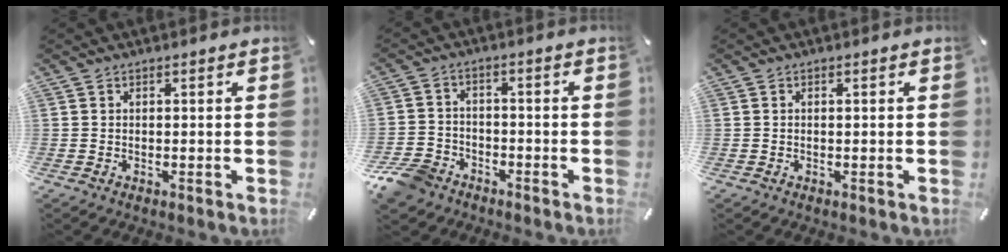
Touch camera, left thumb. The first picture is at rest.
{"total": 7.9, "force": [-5.6, 5.0, 2.4], "torque": [-0.055, 0.032, -0.109]}
{"total": 0.6, "force": [-0.1, 0.3, 0.5], "torque": [-0.010, 0.000, -0.002]}